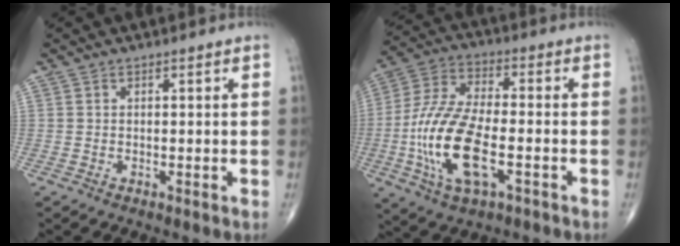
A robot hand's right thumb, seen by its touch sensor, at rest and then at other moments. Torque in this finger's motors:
{"motor_torque": [2.46, 2.54, 2.18, -0.12, 0.32]}